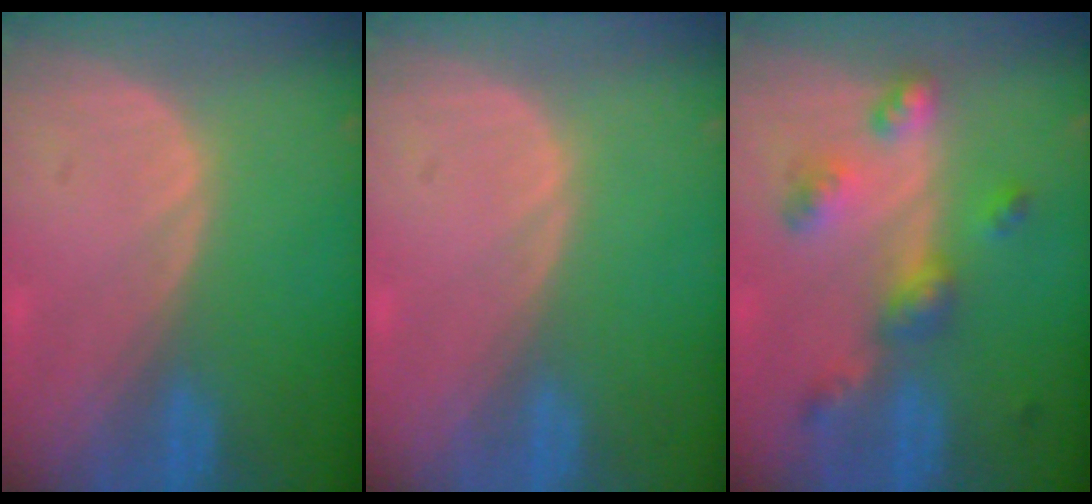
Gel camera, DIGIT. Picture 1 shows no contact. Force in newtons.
{"total": 0.0}
{"total": 6.8, "press": 6.0, "slide": 3.3}